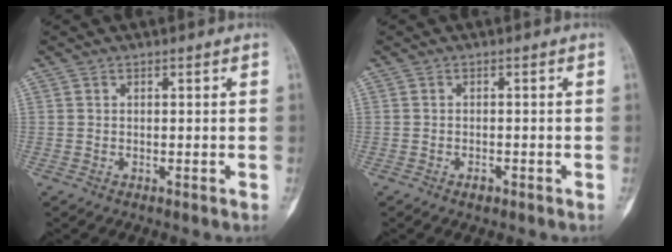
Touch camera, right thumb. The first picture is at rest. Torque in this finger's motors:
{"motor_torque": [0.38, 0.02, -0.07, -0.09, 0.03]}